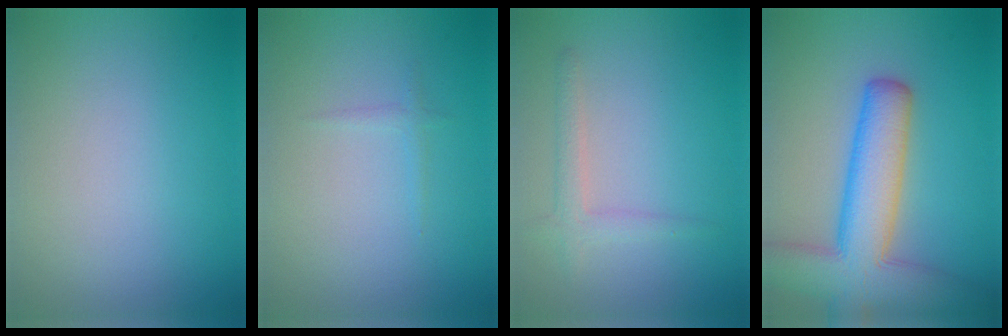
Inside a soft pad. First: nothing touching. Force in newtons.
{"total": 0.6, "press": 0.6, "slide": 0.0}
{"total": 2.0, "press": 1.9, "slide": 0.1}
{"total": 9.6, "press": 9.6, "slide": 0.5}